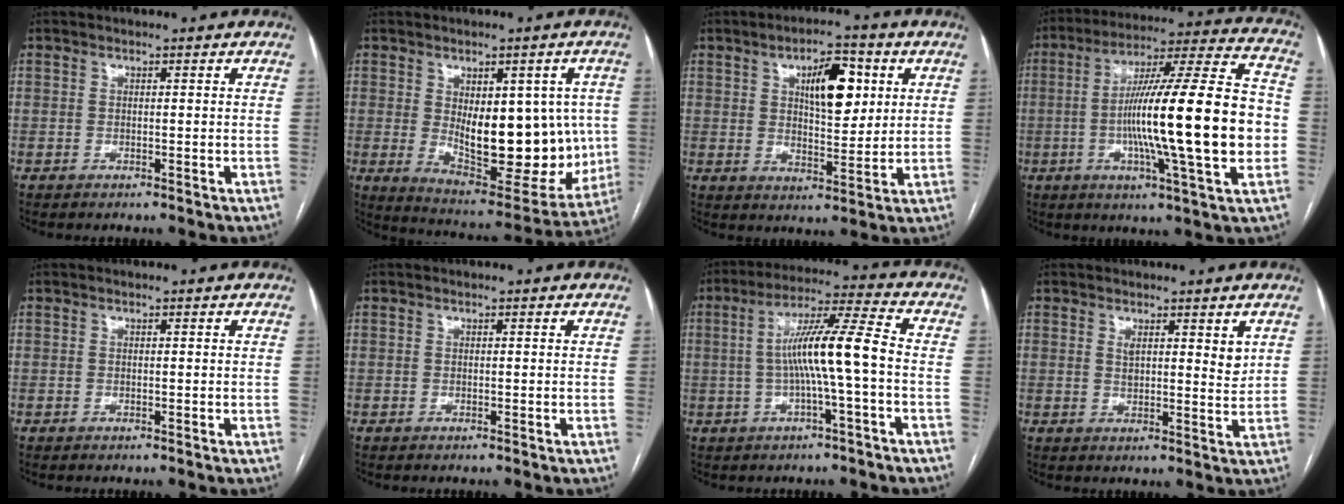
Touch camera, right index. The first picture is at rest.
{"total": 17.5, "force": [0.0, 8.1, 15.5], "torque": [-0.216, -0.005, 0.027]}
{"total": 9.6, "force": [3.2, 3.6, 8.3], "torque": [-0.128, 0.010, 0.055]}
{"total": 23.7, "force": [-2.9, 0.7, 23.6], "torque": [-0.360, 0.007, -0.055]}
{"total": 0.0}
{"total": 0.0}
{"total": 10.4, "force": [-1.0, -0.5, 10.3], "torque": [-0.186, 0.020, -0.021]}
{"total": 3.9, "force": [2.3, 1.3, 2.9], "torque": [-0.041, -0.012, 0.037]}